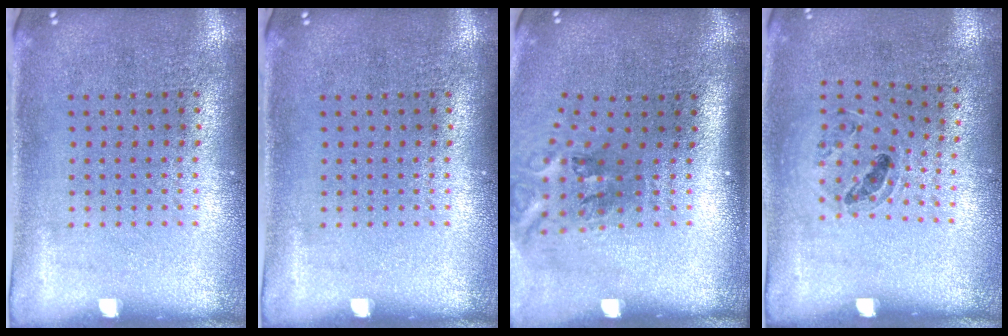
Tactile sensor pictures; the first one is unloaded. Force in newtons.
{"total": 0.0}
{"total": 2.1, "press": 1.3, "slide": 1.7}
{"total": 0.9, "press": 0.8, "slide": 0.4}